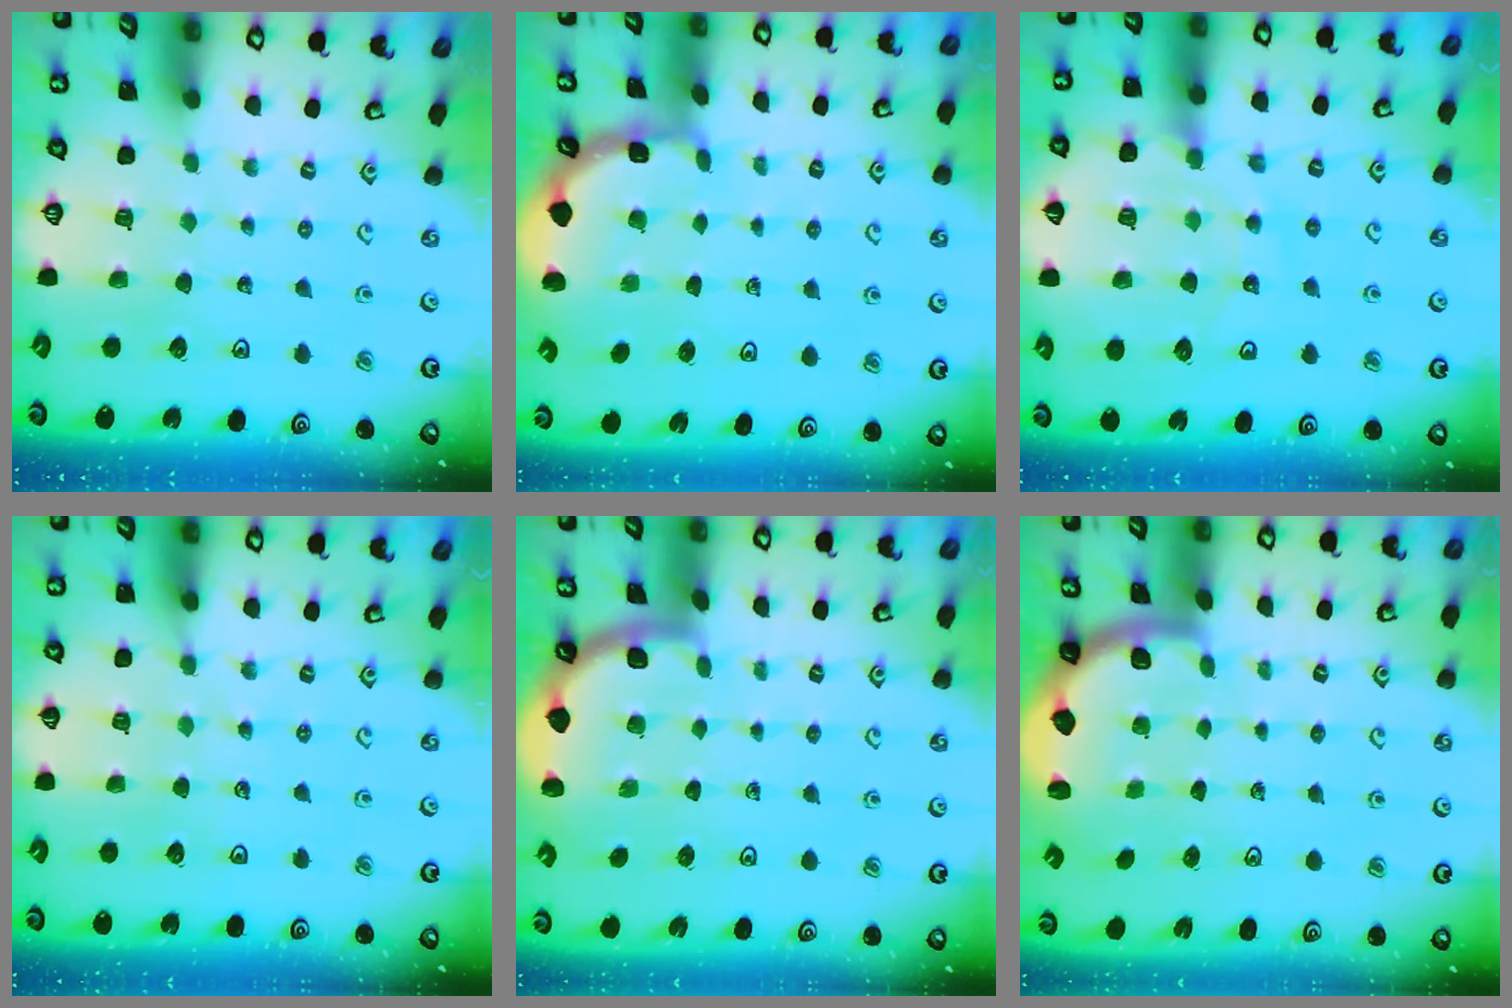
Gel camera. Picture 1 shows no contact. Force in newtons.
{"total": 1.9, "press": 1.9, "slide": 0.3}
{"total": 12.6, "press": 12.6, "slide": 1.4}
{"total": 6.9, "press": 6.7, "slide": 1.3}
{"total": 1.9, "press": 1.9, "slide": 0.0}
{"total": 2.0, "press": 2.0, "slide": 0.5}